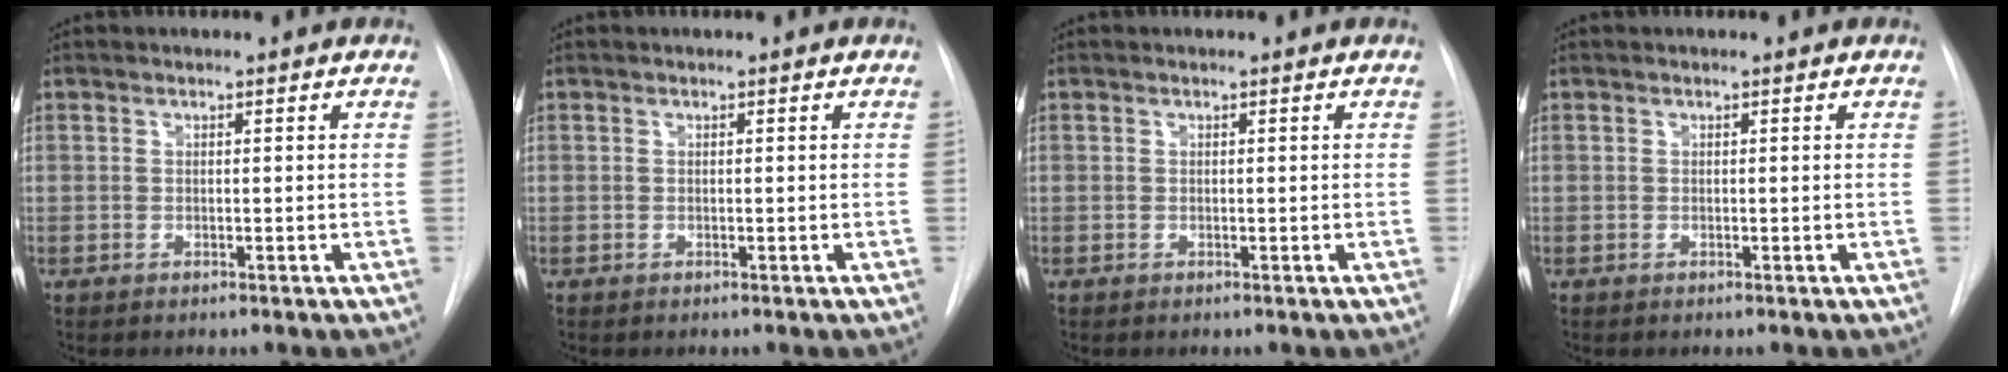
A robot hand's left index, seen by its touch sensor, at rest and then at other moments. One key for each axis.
{"total": 0.0}
{"total": 0.0}
{"total": 0.0}